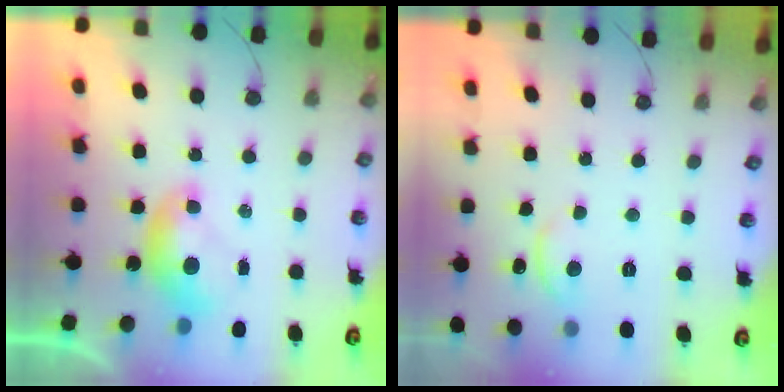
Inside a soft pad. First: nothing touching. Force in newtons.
{"total": 0.6, "press": 0.2, "slide": 0.6}